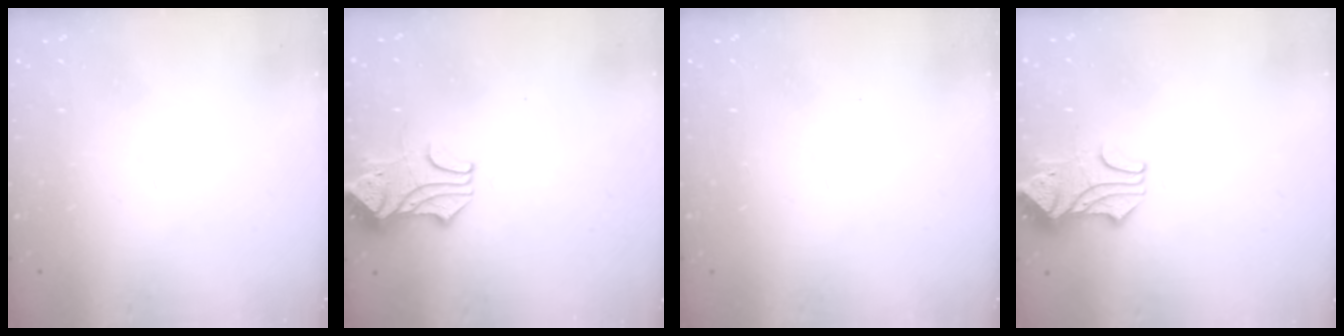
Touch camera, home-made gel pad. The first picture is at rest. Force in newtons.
{"total": 2.0, "press": 1.7, "slide": 1.1}
{"total": 0.0}
{"total": 1.6, "press": 1.3, "slide": 1.0}